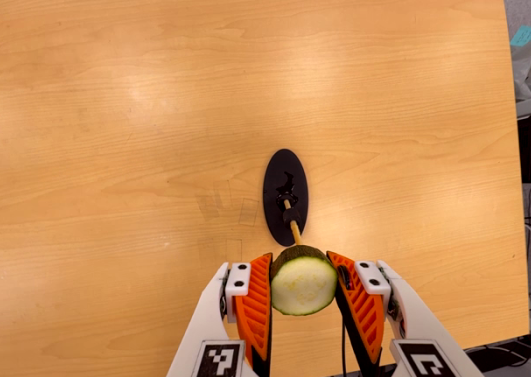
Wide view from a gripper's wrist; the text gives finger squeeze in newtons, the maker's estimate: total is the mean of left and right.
{"total": 11.8, "left": 11.2, "right": 12.5}